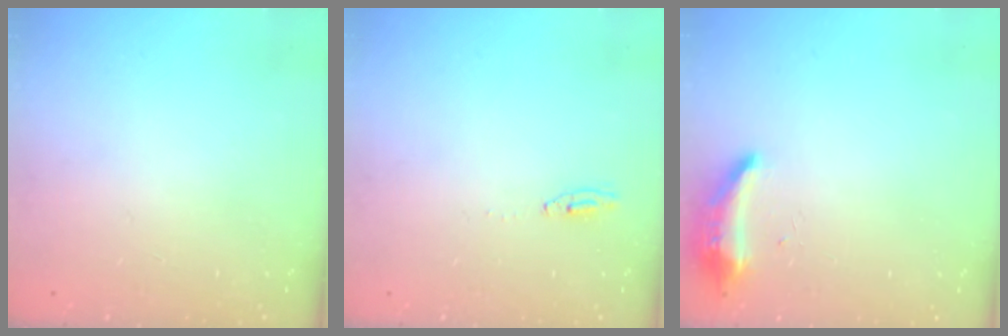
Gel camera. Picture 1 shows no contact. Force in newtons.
{"total": 3.3, "press": 3.3, "slide": 0.3}
{"total": 8.4, "press": 8.3, "slide": 1.6}